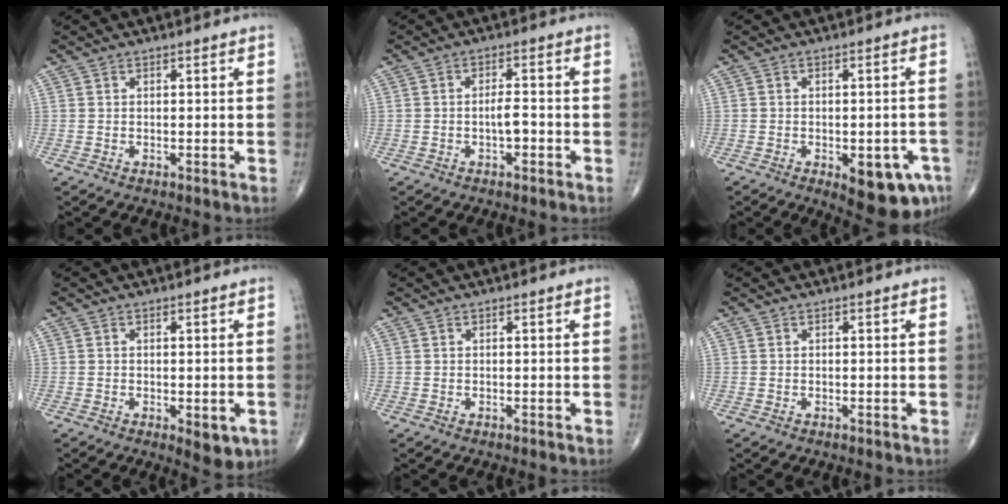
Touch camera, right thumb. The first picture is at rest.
{"total": 3.1, "force": [-1.0, 1.2, 2.7], "torque": [-0.041, 0.011, -0.019]}
{"total": 10.9, "force": [-4.8, 4.6, 8.6], "torque": [-0.087, 0.010, -0.053]}
{"total": 4.7, "force": [-1.6, 2.1, 3.9], "torque": [-0.038, -0.007, -0.016]}
{"total": 0.0}
{"total": 0.0}